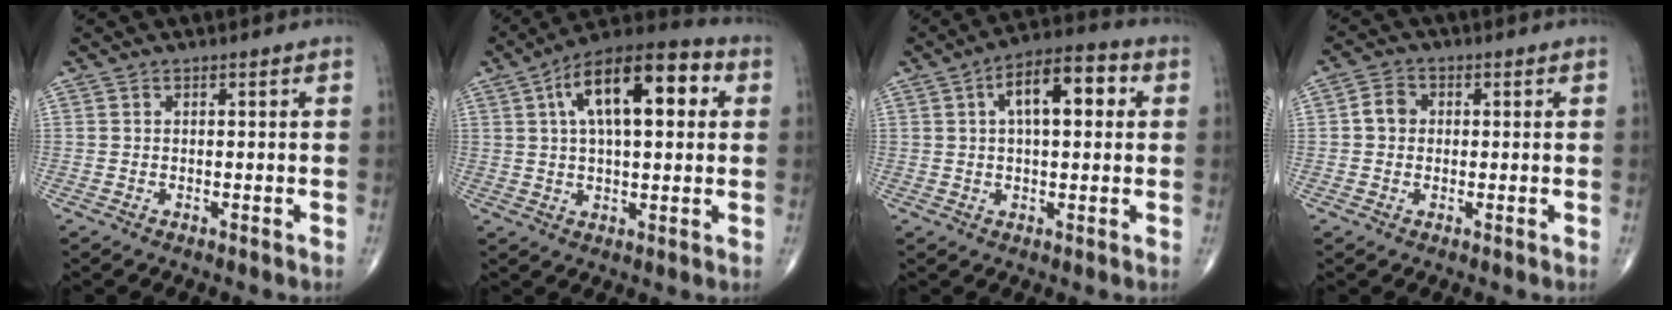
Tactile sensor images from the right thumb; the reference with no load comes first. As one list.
[{"total": 18.1, "force": [5.0, 8.0, 15.4], "torque": [-0.226, 0.022, 0.070]}, {"total": 11.3, "force": [2.8, 5.1, 9.7], "torque": [-0.139, 0.025, 0.037]}, {"total": 3.5, "force": [0.1, 3.0, 1.8], "torque": [-0.022, 0.009, -0.004]}]